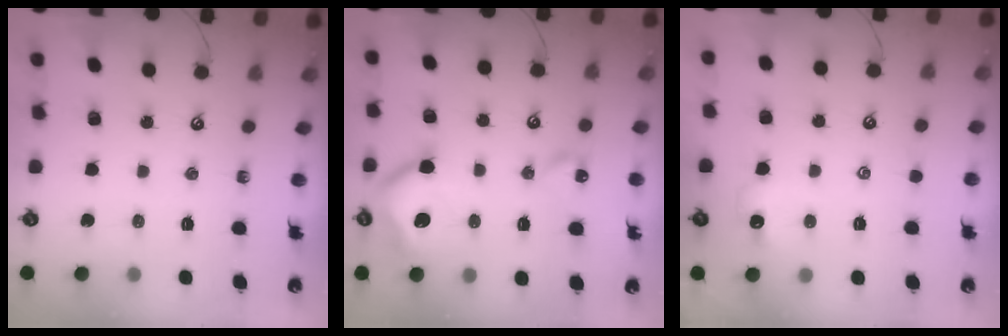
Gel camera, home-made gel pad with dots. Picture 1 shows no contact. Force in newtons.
{"total": 16.3, "press": 16.3, "slide": 1.3}
{"total": 2.2, "press": 2.1, "slide": 0.7}